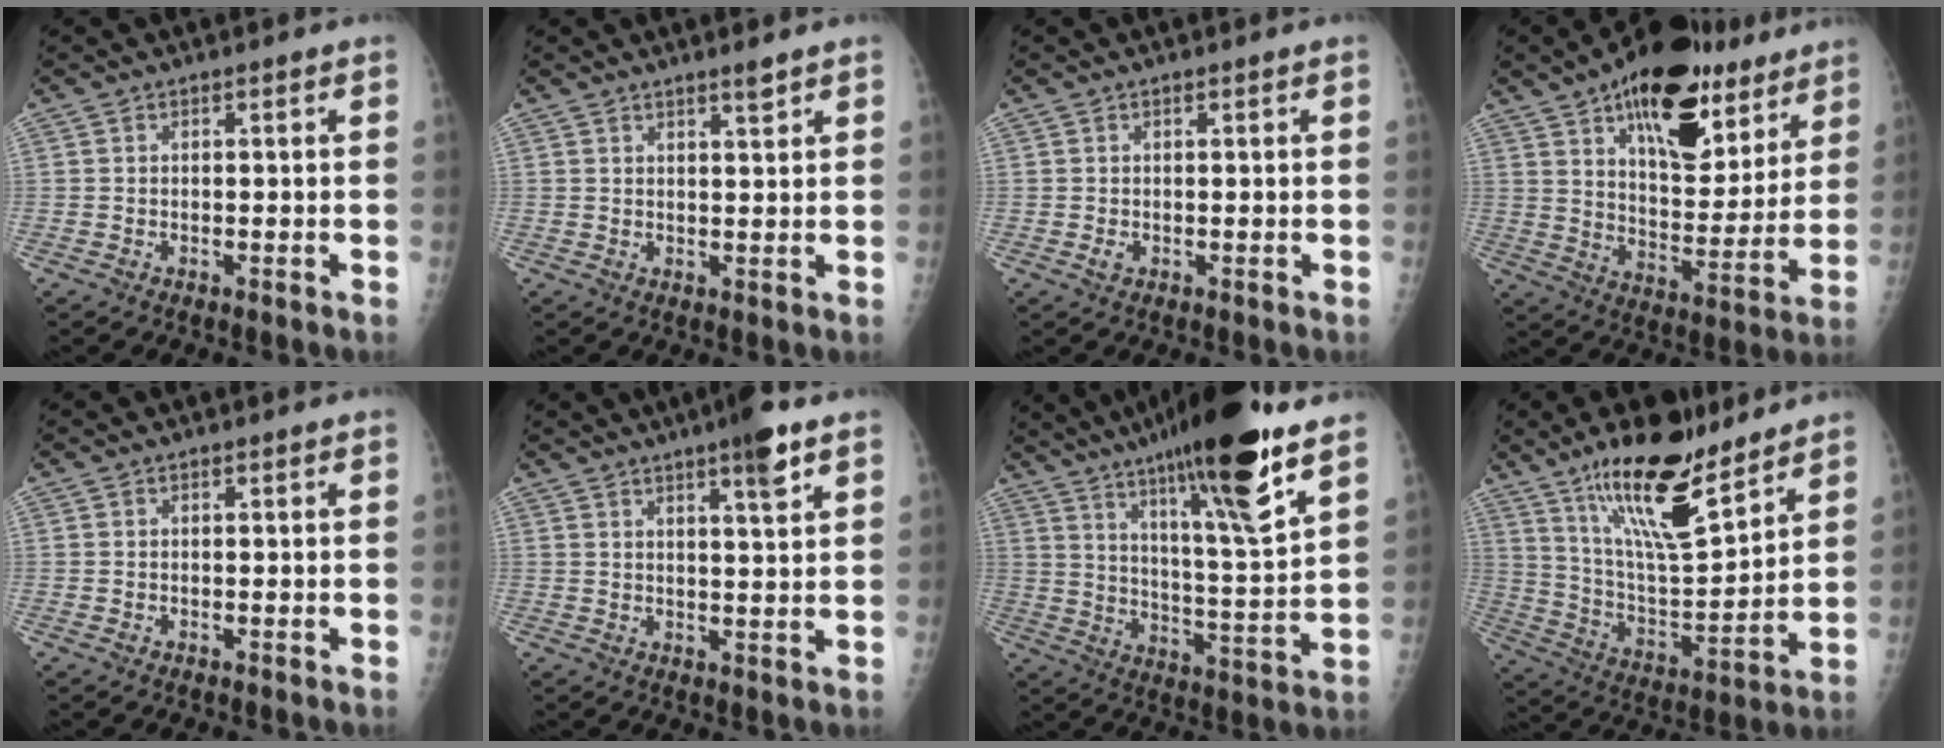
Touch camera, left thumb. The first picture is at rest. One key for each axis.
{"total": 2.2, "fx": 1.7, "fy": 0.1, "fz": 1.3, "tx": -0.019, "ty": -0.015, "tz": 0.030}
{"total": 1.2, "fx": 0.1, "fy": 0.9, "fz": 0.8, "tx": -0.011, "ty": -0.001, "tz": 0.003}
{"total": 23.9, "fx": 13.8, "fy": 11.7, "fz": 15.7, "tx": -0.186, "ty": -0.043, "tz": 0.215}
{"total": 0.0}
{"total": 6.6, "fx": 4.0, "fy": 0.7, "fz": 5.2, "tx": -0.075, "ty": -0.018, "tz": 0.059}
{"total": 22.3, "fx": 14.6, "fy": 2.4, "fz": 16.7, "tx": -0.253, "ty": -0.058, "tz": 0.236}
{"total": 19.7, "fx": 13.6, "fy": 5.7, "fz": 13.1, "tx": -0.194, "ty": -0.078, "tz": 0.244}